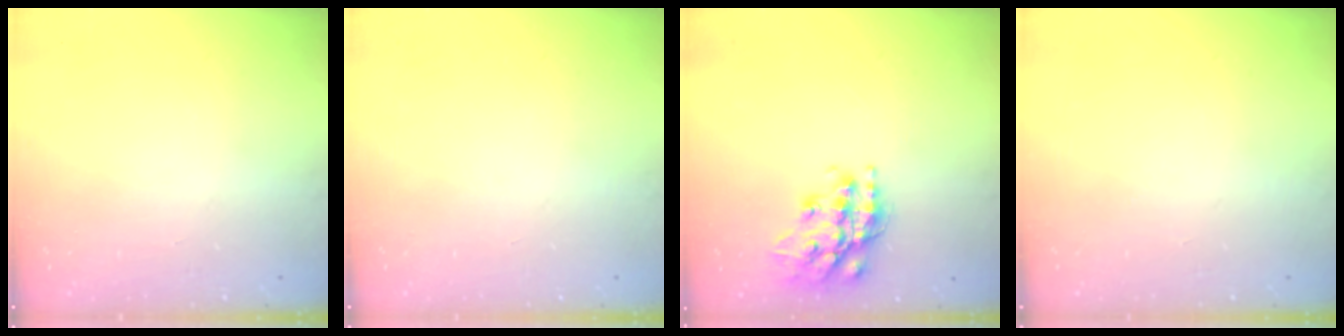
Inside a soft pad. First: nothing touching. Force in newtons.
{"total": 0.0}
{"total": 17.4, "press": 17.4, "slide": 1.4}
{"total": 0.0}